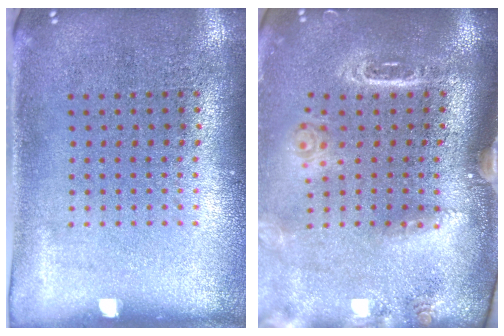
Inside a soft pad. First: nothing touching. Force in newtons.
{"total": 1.9, "press": 1.7, "slide": 0.9}